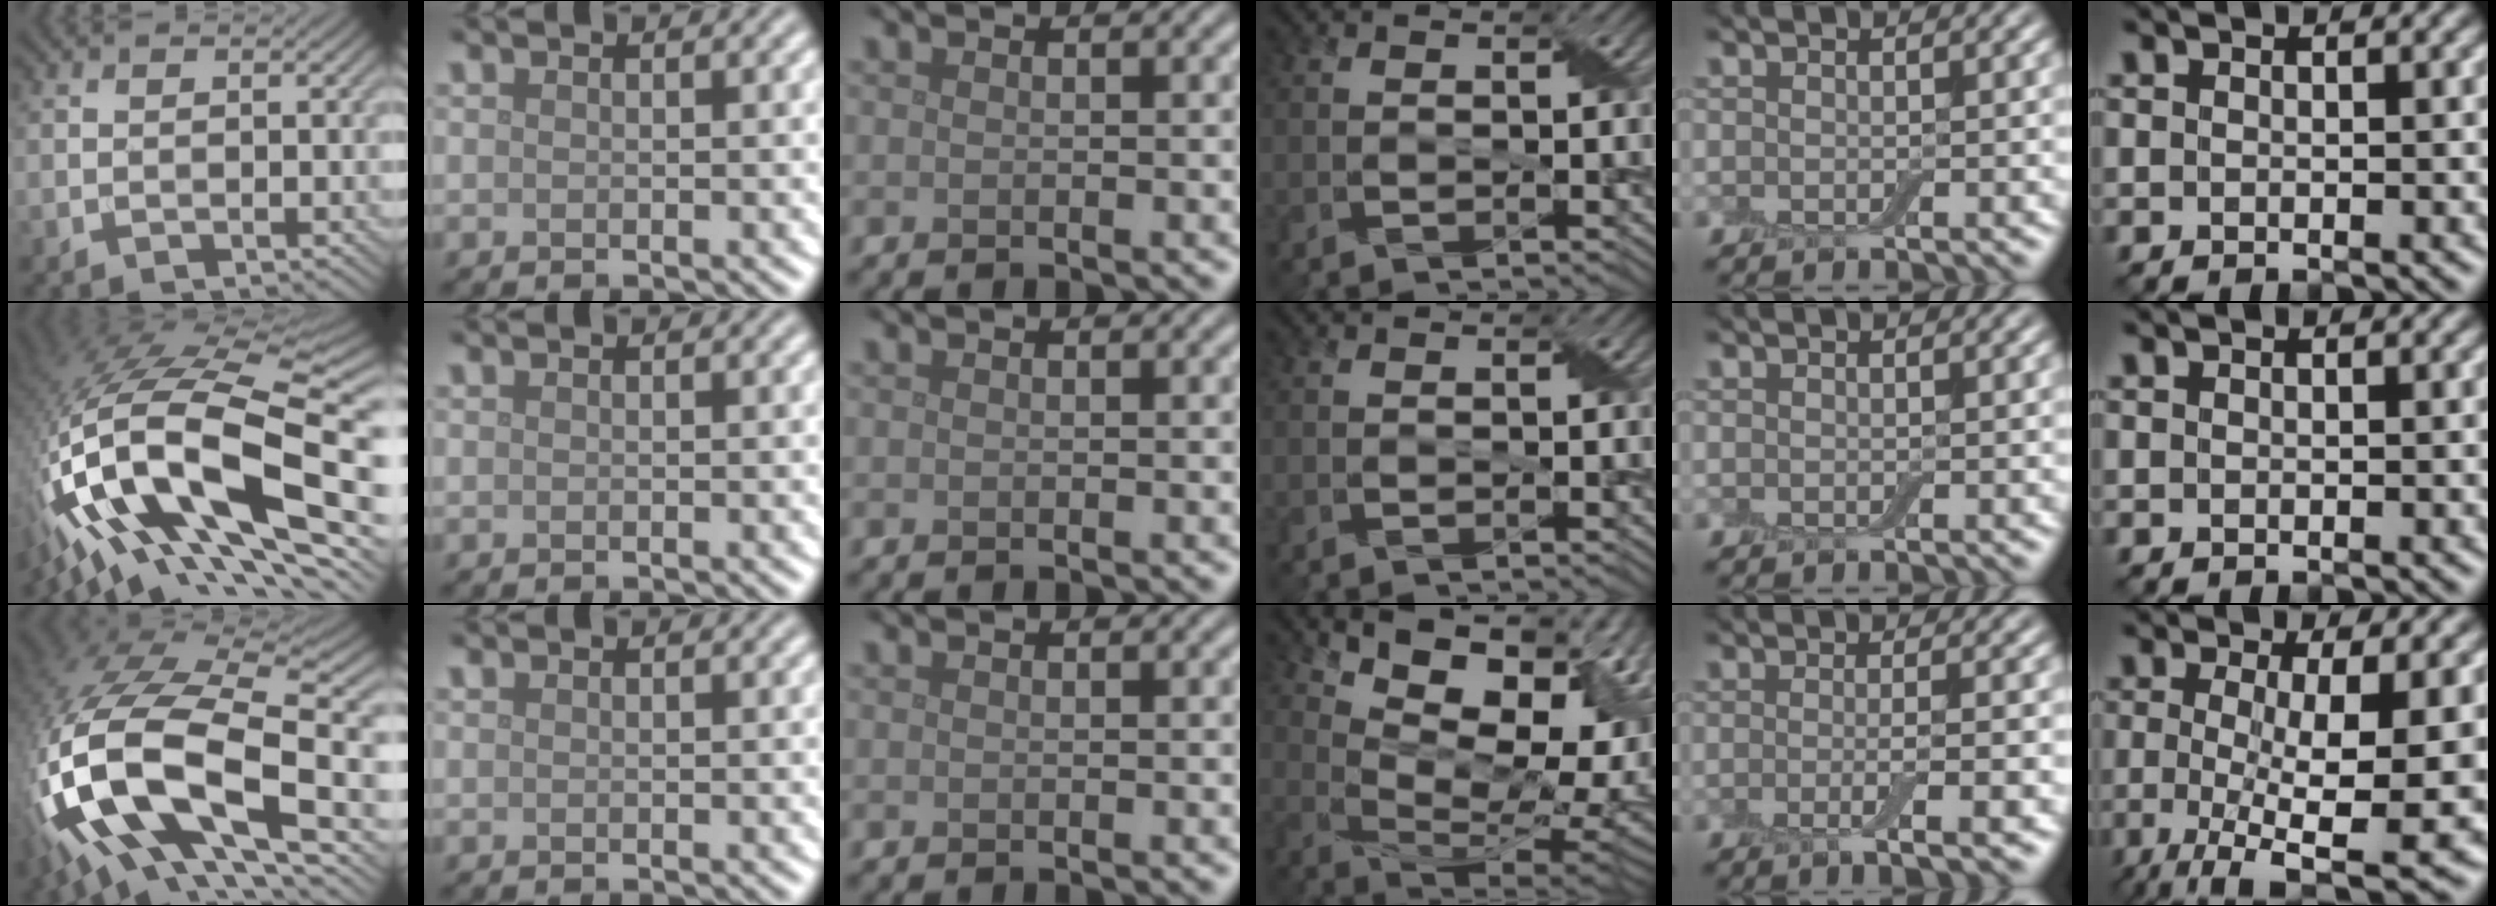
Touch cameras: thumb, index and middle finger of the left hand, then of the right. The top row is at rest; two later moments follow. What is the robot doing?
{"motion": "wrap", "object": "adhesive wrap"}